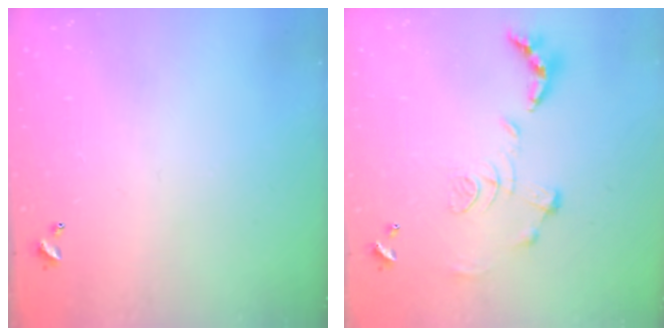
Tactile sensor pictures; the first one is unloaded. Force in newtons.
{"total": 1.2, "press": 0.4, "slide": 1.1}